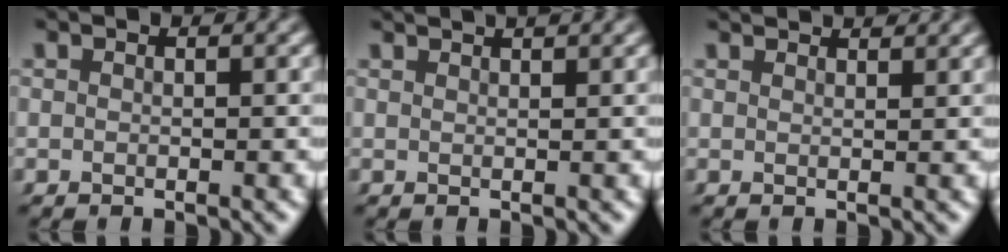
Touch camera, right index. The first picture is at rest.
{"total": 1.9, "force": [1.5, -0.2, 1.1], "torque": [-0.005, 0.006, 0.023]}
{"total": 1.9, "force": [1.8, -0.3, 0.6], "torque": [0.001, 0.000, 0.028]}